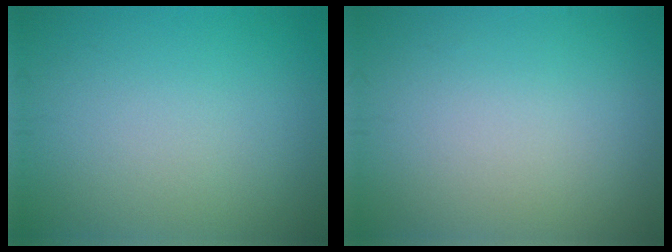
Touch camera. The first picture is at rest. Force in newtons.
{"total": 0.0}